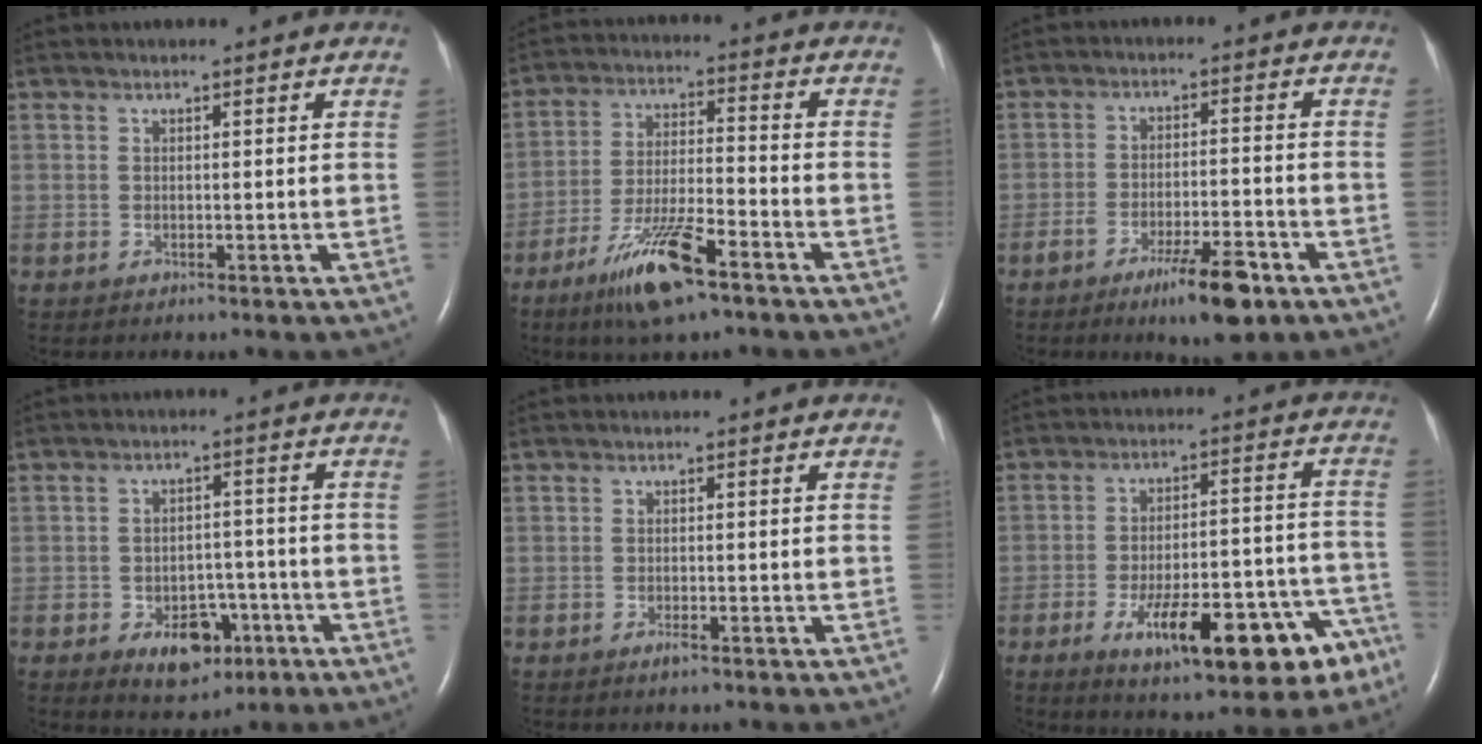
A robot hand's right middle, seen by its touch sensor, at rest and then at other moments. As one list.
[{"total": 11.4, "force": [-7.1, 1.7, 8.7], "torque": [-0.174, -0.019, -0.128]}, {"total": 8.1, "force": [-5.1, 1.4, 6.2], "torque": [-0.102, -0.009, -0.078]}, {"total": 7.0, "force": [-3.3, 4.4, 4.2], "torque": [-0.062, 0.009, -0.041]}, {"total": 0.8, "force": [-0.5, 0.1, 0.6], "torque": [-0.014, -0.001, -0.008]}, {"total": 18.5, "force": [-10.4, 5.3, 14.4], "torque": [-0.144, 0.029, -0.139]}]